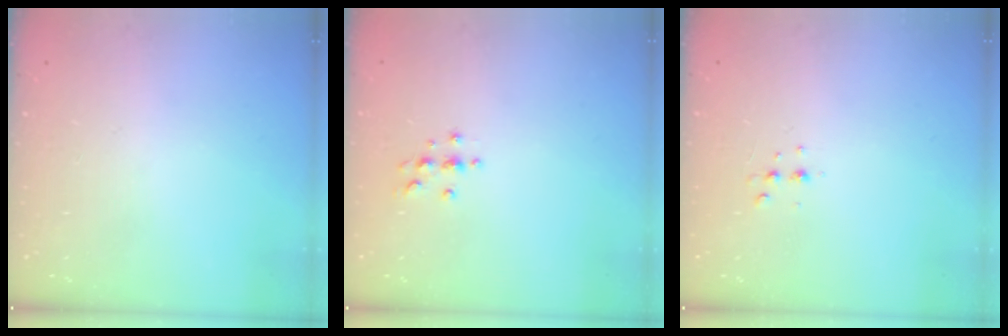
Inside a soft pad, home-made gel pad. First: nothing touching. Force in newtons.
{"total": 3.7, "press": 3.6, "slide": 0.5}
{"total": 3.5, "press": 3.4, "slide": 0.5}